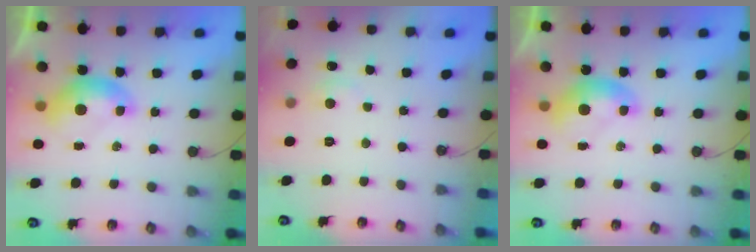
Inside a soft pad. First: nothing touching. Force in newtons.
{"total": 2.9, "press": 2.9, "slide": 0.4}
{"total": 0.0}